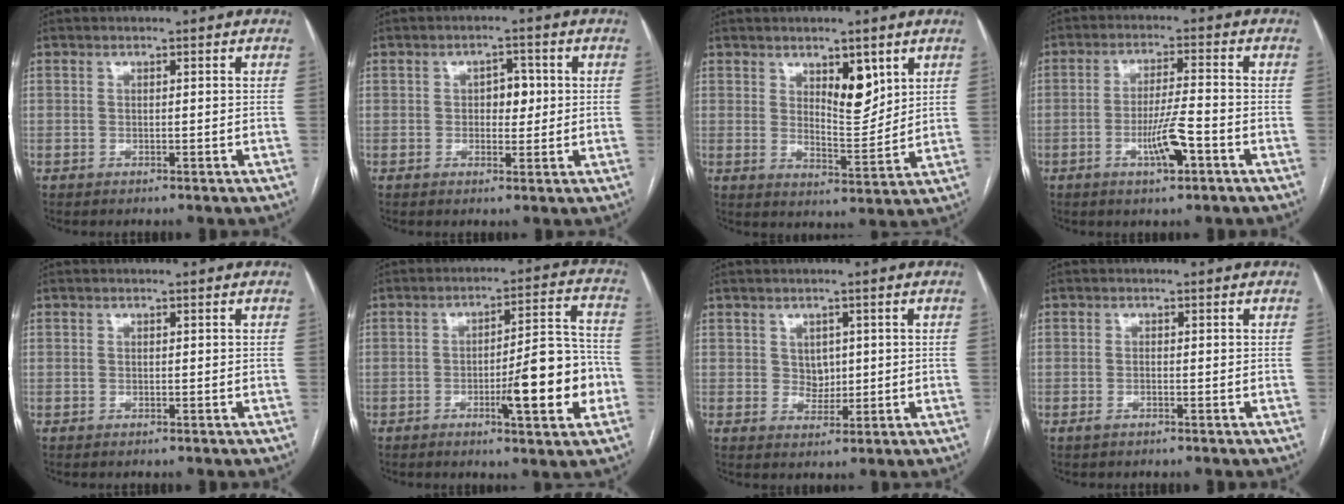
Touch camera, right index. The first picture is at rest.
{"total": 3.6, "force": [0.3, 2.2, 2.8], "torque": [-0.036, 0.009, 0.007]}
{"total": 6.7, "force": [3.4, 2.5, 5.2], "torque": [-0.086, -0.009, 0.060]}
{"total": 6.5, "force": [-2.9, 0.6, 5.8], "torque": [-0.110, -0.004, -0.051]}
{"total": 0.0}
{"total": 12.5, "force": [-3.8, 1.7, 11.8], "torque": [-0.170, 0.011, -0.052]}
{"total": 3.9, "force": [1.0, 3.6, 1.0], "torque": [-0.010, 0.008, 0.019]}
{"total": 0.9, "force": [-0.6, 0.2, 0.6], "torque": [-0.011, -0.001, -0.009]}